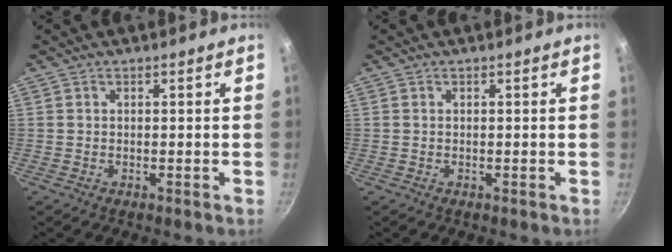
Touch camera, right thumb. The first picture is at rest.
{"total": 0.0}